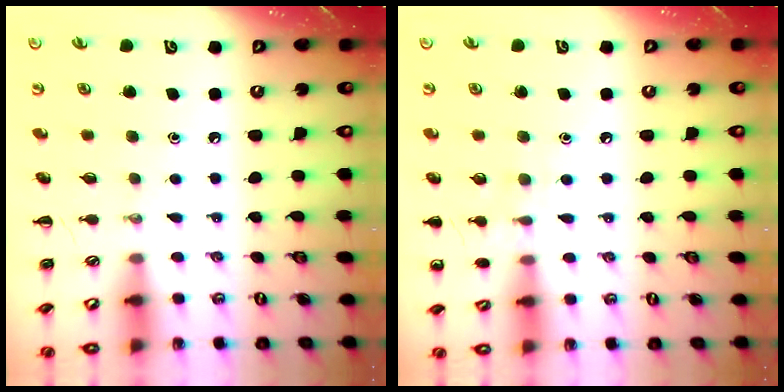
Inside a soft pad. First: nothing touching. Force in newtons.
{"total": 6.0, "press": 5.7, "slide": 1.9}